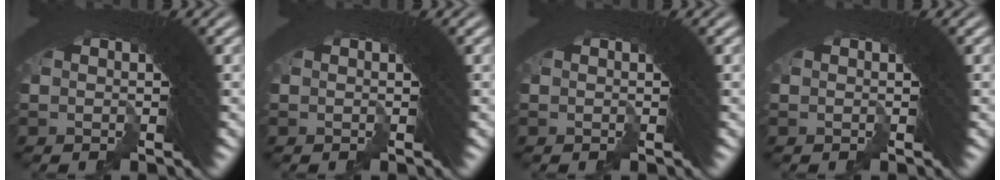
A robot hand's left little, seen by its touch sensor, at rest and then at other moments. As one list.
[{"total": 0.0}, {"total": 0.0}, {"total": 0.0}]